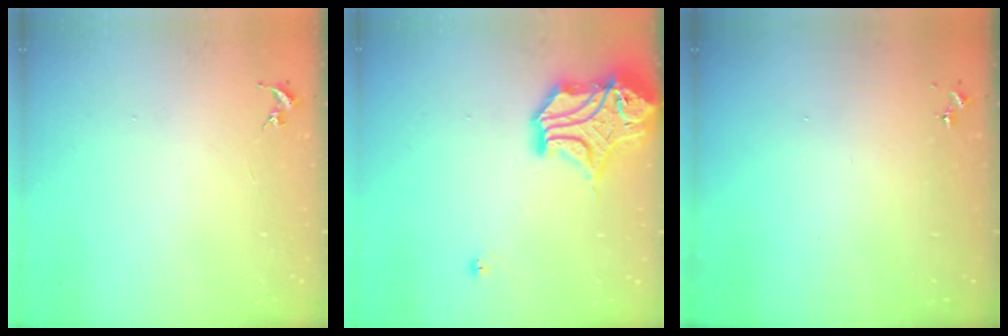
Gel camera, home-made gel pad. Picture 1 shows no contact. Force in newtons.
{"total": 16.3, "press": 16.1, "slide": 2.6}
{"total": 0.0}